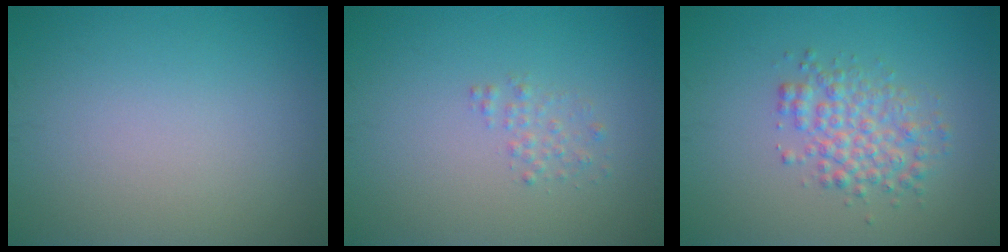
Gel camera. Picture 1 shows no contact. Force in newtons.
{"total": 1.2, "press": 1.2, "slide": 0.0}
{"total": 3.5, "press": 3.5, "slide": 0.1}